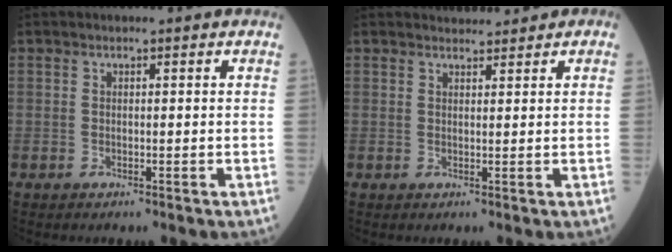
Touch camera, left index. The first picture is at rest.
{"total": 2.4, "force": [2.3, 0.4, 0.2], "torque": [-0.005, 0.014, 0.038]}